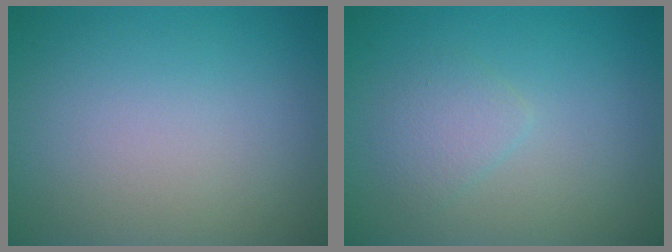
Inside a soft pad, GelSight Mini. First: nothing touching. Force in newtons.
{"total": 1.7, "press": 1.7, "slide": 0.1}